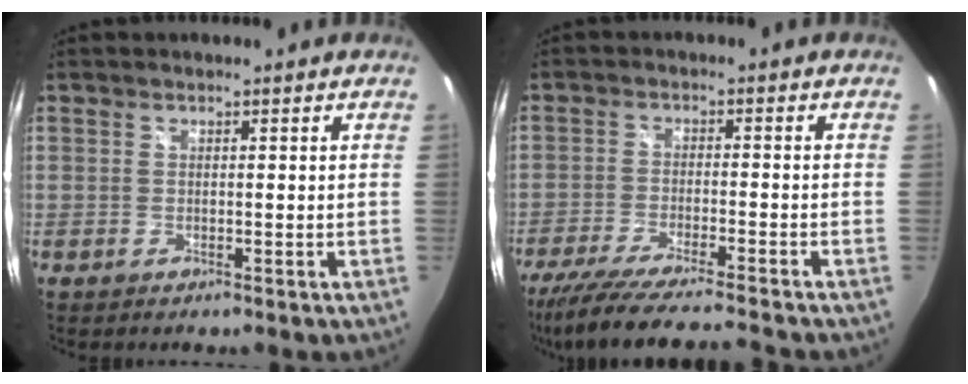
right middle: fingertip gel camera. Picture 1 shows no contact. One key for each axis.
{"total": 14.4, "fx": -12.8, "fy": 0.5, "fz": 6.7, "tx": -0.142, "ty": -0.030, "tz": -0.214}